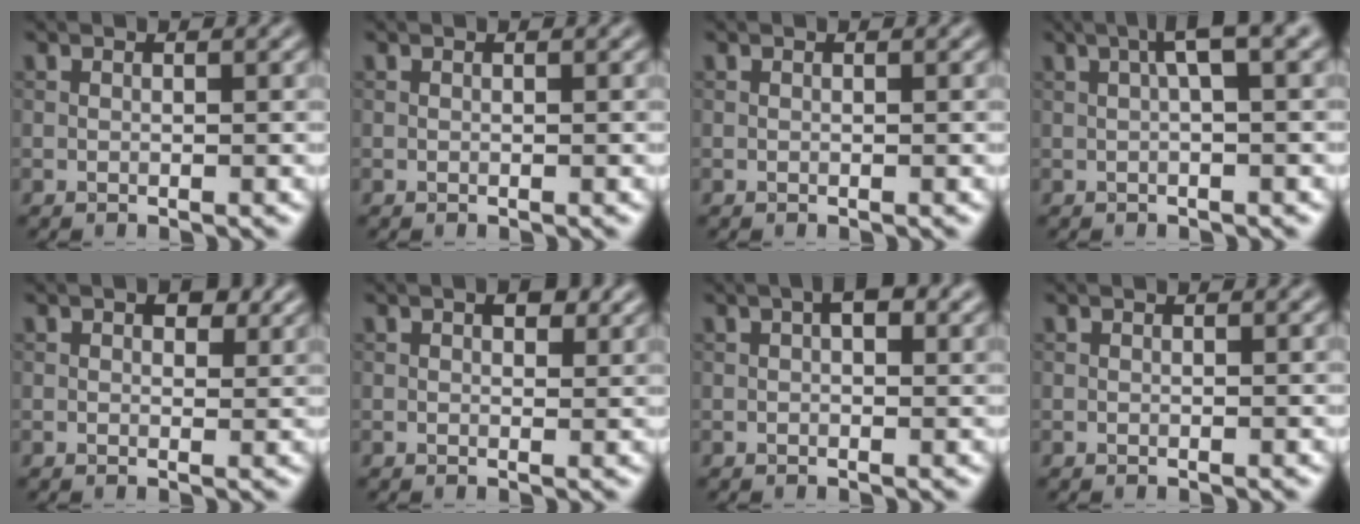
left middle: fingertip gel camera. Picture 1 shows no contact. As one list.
[{"total": 0.0}, {"total": 0.0}, {"total": 3.3, "force": [1.0, 0.4, 3.1], "torque": [-0.051, 0.015, 0.015]}, {"total": 2.3, "force": [1.2, 1.2, 1.6], "torque": [-0.016, -0.001, 0.018]}, {"total": 1.9, "force": [0.9, 1.0, 1.4], "torque": [-0.014, 0.001, 0.013]}, {"total": 2.5, "force": [0.9, 1.1, 2.1], "torque": [-0.025, 0.006, 0.009]}, {"total": 0.0}]